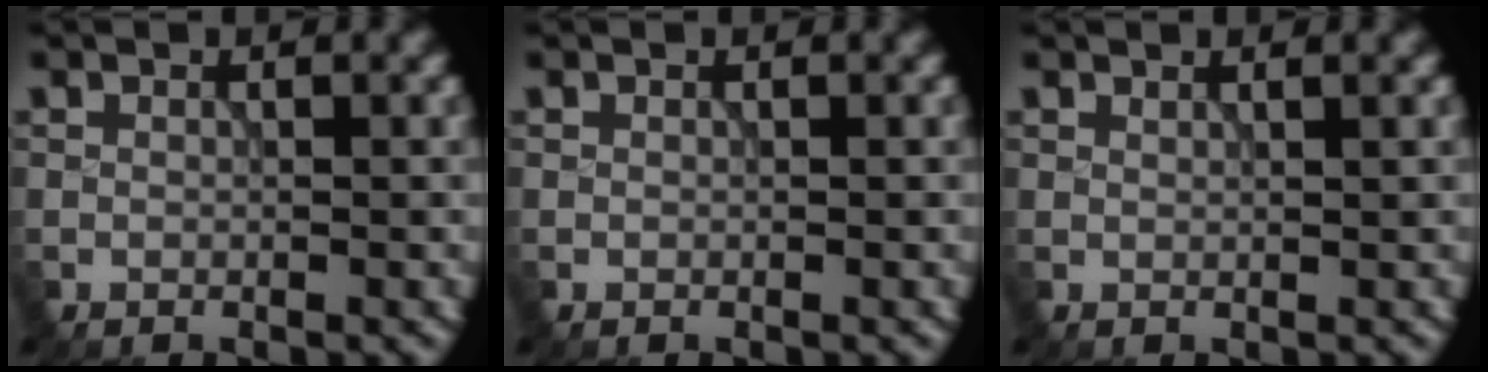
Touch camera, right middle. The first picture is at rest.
{"total": 0.0}
{"total": 0.7, "force": [0.7, 0.0, 0.2], "torque": [-0.002, 0.002, 0.006]}